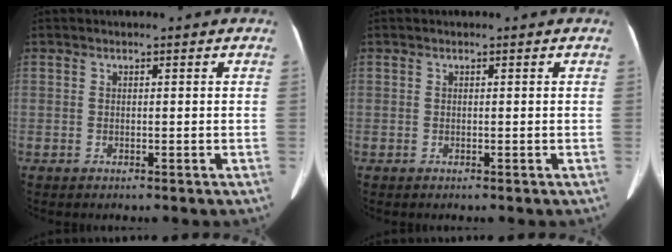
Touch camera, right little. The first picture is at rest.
{"total": 0.0}